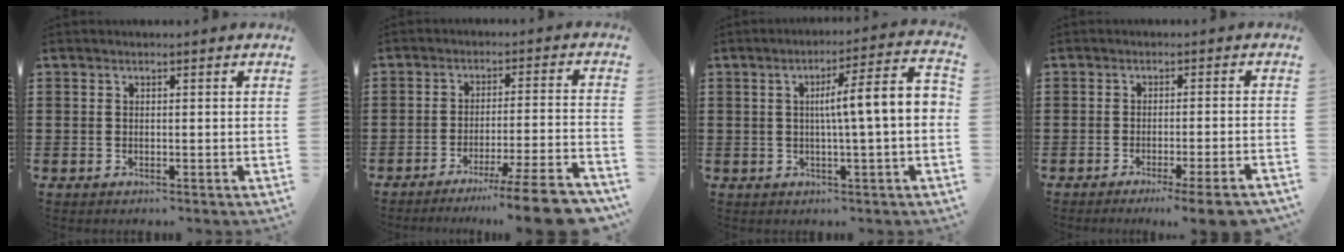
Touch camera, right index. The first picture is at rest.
{"total": 8.7, "force": [-7.0, -0.8, 5.1], "torque": [-0.073, -0.004, -0.131]}
{"total": 7.7, "force": [0.2, 0.3, 7.7], "torque": [-0.126, -0.009, -0.007]}
{"total": 3.8, "force": [-2.9, -0.6, 2.4], "torque": [-0.037, -0.016, -0.052]}